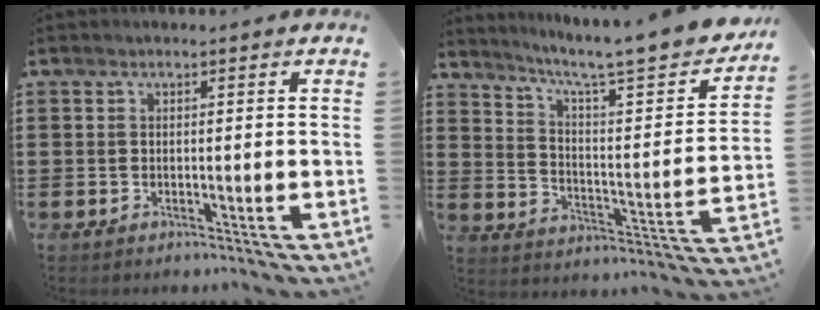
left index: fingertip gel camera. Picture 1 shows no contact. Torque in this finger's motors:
{"motor_torque": [2.14, 0.00, 0.33, 0.11]}